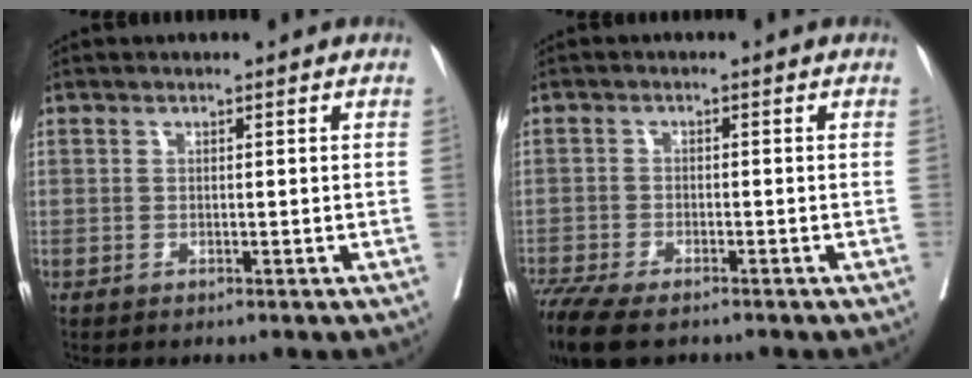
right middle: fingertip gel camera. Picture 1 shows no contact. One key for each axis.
{"total": 8.9, "fx": -7.0, "fy": 2.4, "fz": 5.0, "tx": -0.094, "ty": -0.018, "tz": -0.117}